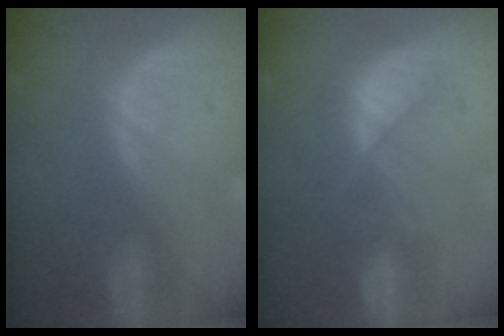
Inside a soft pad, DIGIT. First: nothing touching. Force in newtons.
{"total": 7.3, "press": 7.1, "slide": 1.7}